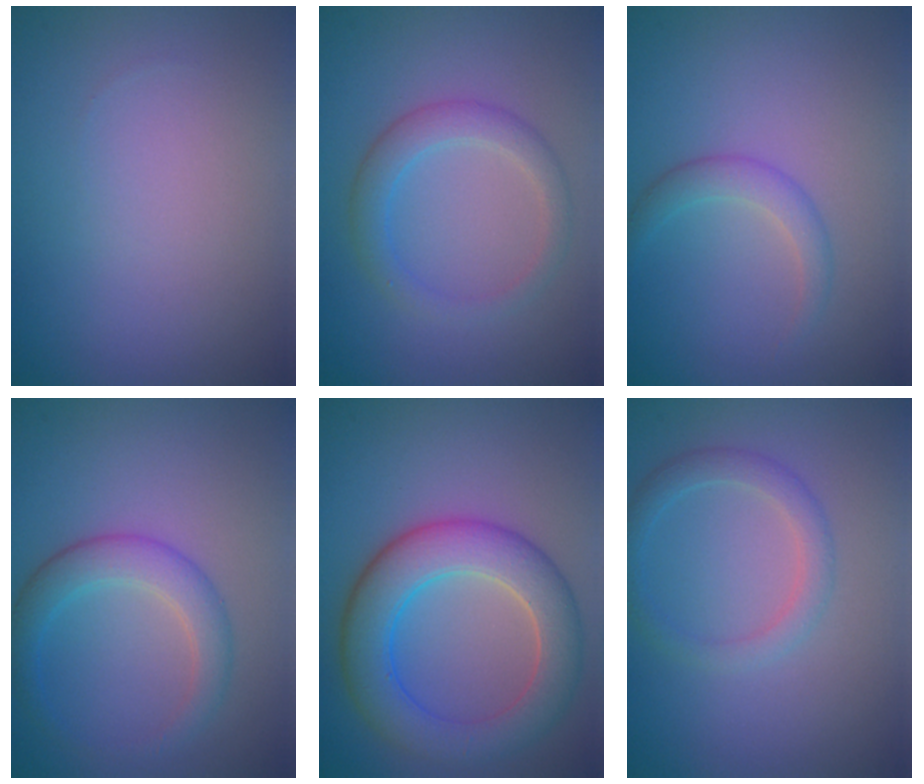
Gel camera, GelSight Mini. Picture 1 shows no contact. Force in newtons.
{"total": 2.8, "press": 2.8, "slide": 0.1}
{"total": 1.9, "press": 1.9, "slide": 0.2}
{"total": 2.6, "press": 2.6, "slide": 0.2}
{"total": 7.1, "press": 7.1, "slide": 0.4}
{"total": 2.2, "press": 2.2, "slide": 0.1}